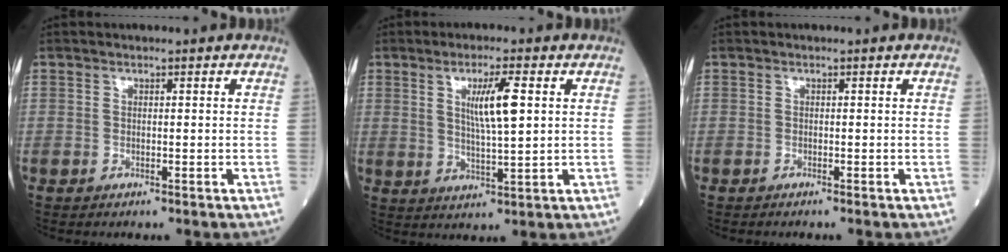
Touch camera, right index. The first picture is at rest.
{"total": 6.7, "force": [1.9, 0.4, 6.5], "torque": [-0.117, -0.003, 0.034]}
{"total": 0.6, "force": [-0.6, -0.1, 0.3], "torque": [-0.002, -0.001, -0.010]}